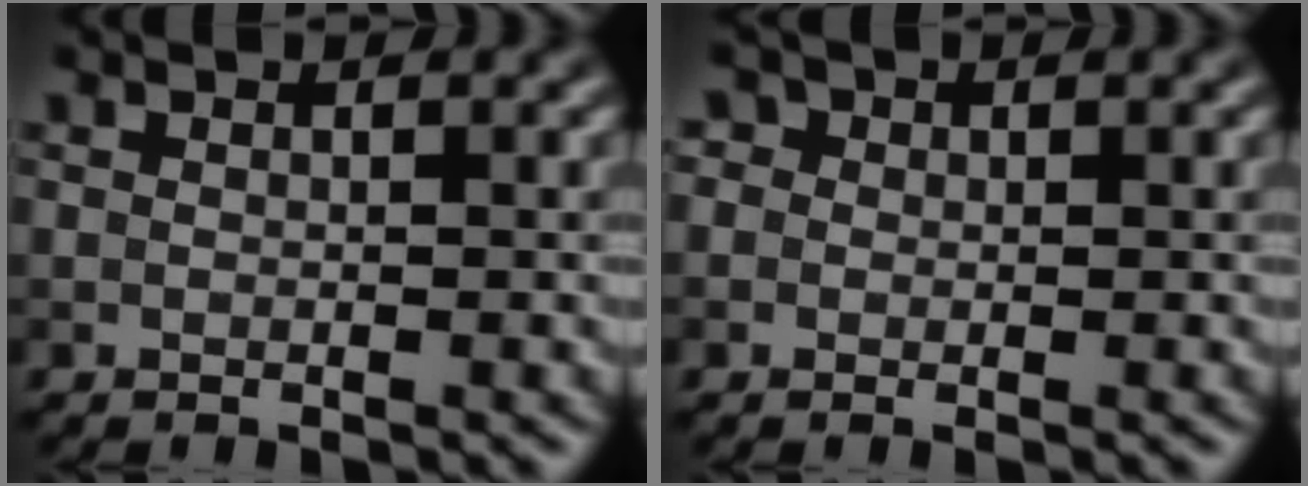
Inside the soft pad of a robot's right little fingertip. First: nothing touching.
{"total": 2.1, "force": [0.9, 1.7, 0.7], "torque": [0.002, 0.014, -0.011]}